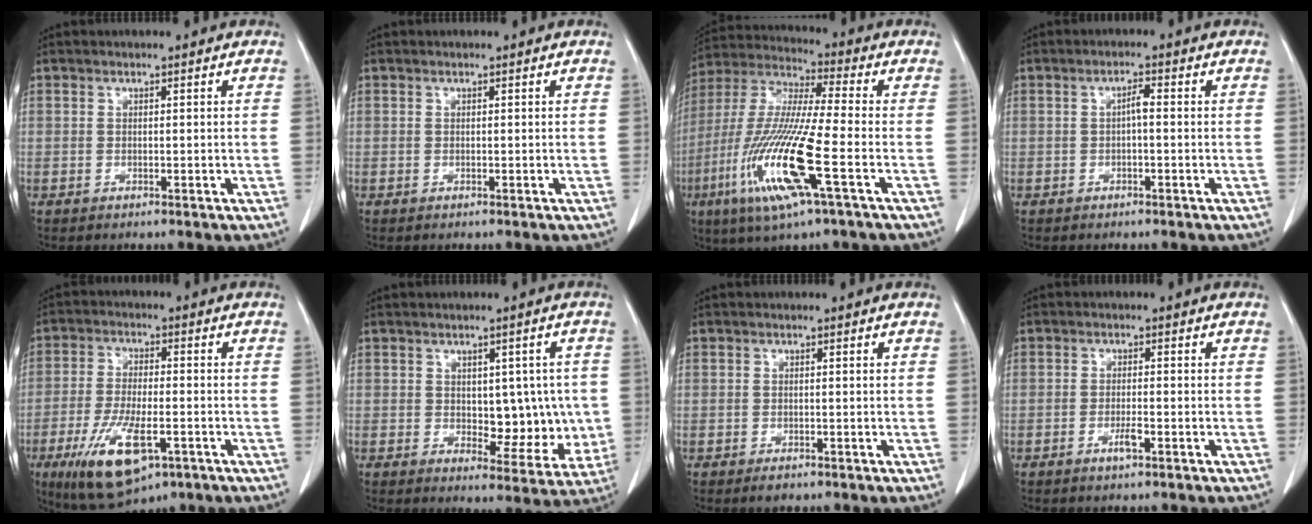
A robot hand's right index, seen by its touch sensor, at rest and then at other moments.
{"total": 0.0}
{"total": 17.4, "force": [-6.0, 0.9, 16.4], "torque": [-0.348, -0.024, -0.116]}
{"total": 1.7, "force": [-0.1, 0.1, 1.7], "torque": [-0.028, 0.004, -0.003]}
{"total": 12.5, "force": [-5.7, 4.3, 10.2], "torque": [-0.200, -0.018, -0.088]}
{"total": 8.0, "force": [0.1, 4.5, 6.6], "torque": [-0.061, 0.008, 0.014]}
{"total": 1.4, "force": [-1.0, 0.7, 0.7], "torque": [-0.011, -0.001, -0.011]}
{"total": 2.1, "force": [-1.1, 0.2, 1.8], "torque": [-0.034, -0.001, -0.020]}